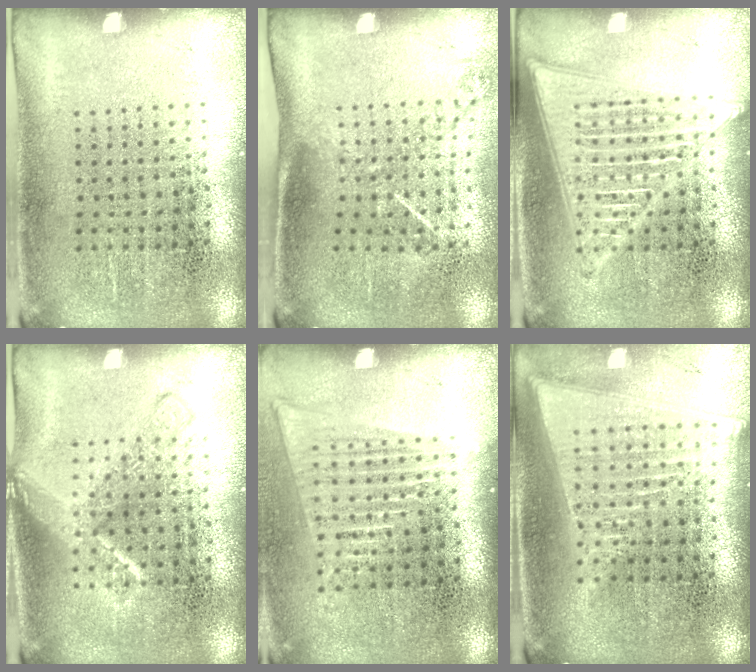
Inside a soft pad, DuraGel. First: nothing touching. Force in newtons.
{"total": 1.2, "press": 0.9, "slide": 0.8}
{"total": 2.7, "press": 2.7, "slide": 0.2}
{"total": 2.0, "press": 2.0, "slide": 0.3}
{"total": 1.5, "press": 1.3, "slide": 0.8}
{"total": 2.1, "press": 1.8, "slide": 1.1}